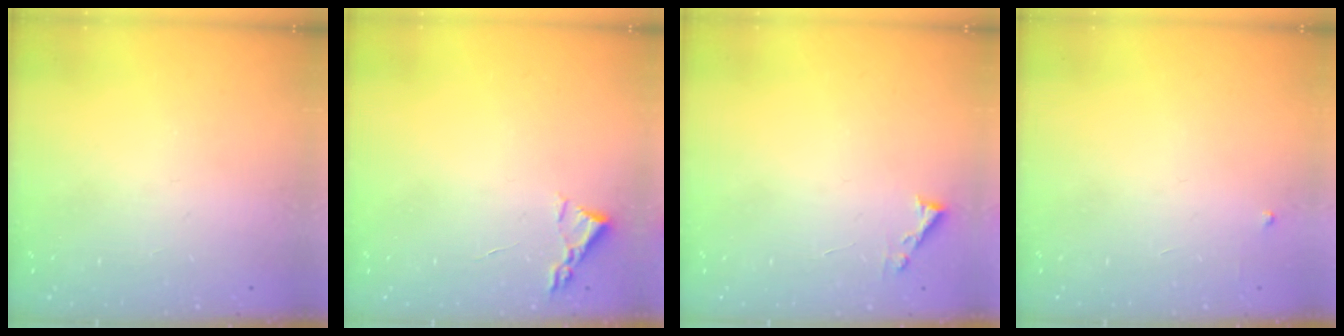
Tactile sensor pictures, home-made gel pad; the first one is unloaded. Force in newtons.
{"total": 2.2, "press": 2.2, "slide": 0.3}
{"total": 3.6, "press": 3.6, "slide": 0.5}
{"total": 2.6, "press": 2.6, "slide": 0.4}